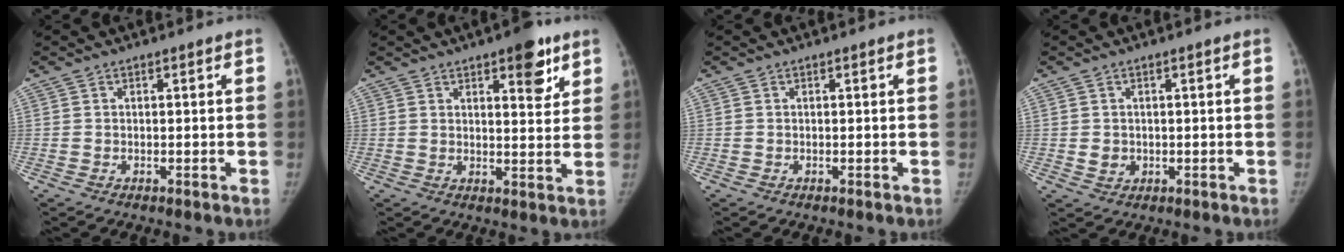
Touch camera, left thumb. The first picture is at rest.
{"total": 7.9, "force": [4.5, 3.0, 5.8], "torque": [-0.053, -0.022, 0.056]}
{"total": 0.0}
{"total": 2.2, "force": [-0.1, 2.0, 1.0], "torque": [-0.008, 0.000, 0.006]}